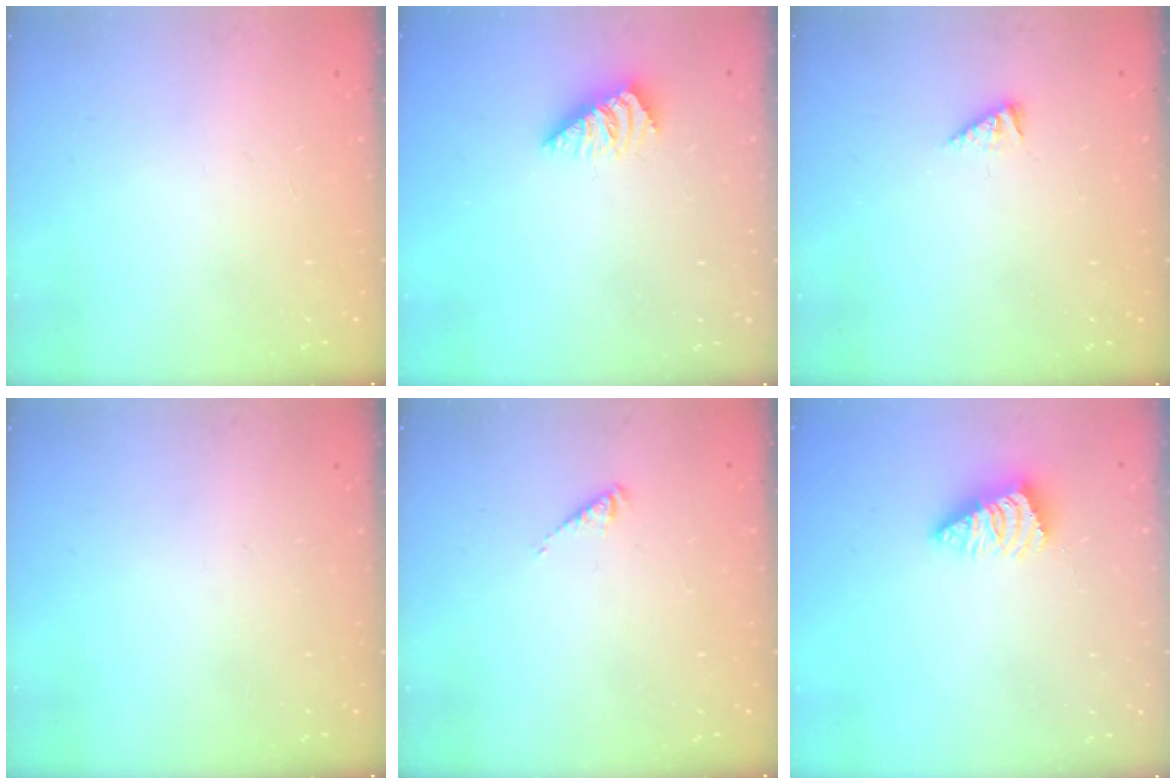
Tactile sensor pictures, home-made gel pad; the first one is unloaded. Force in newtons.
{"total": 1.3, "press": 1.2, "slide": 0.3}
{"total": 1.8, "press": 1.8, "slide": 0.4}
{"total": 0.0}
{"total": 1.1, "press": 1.0, "slide": 0.3}
{"total": 2.6, "press": 2.6, "slide": 0.5}